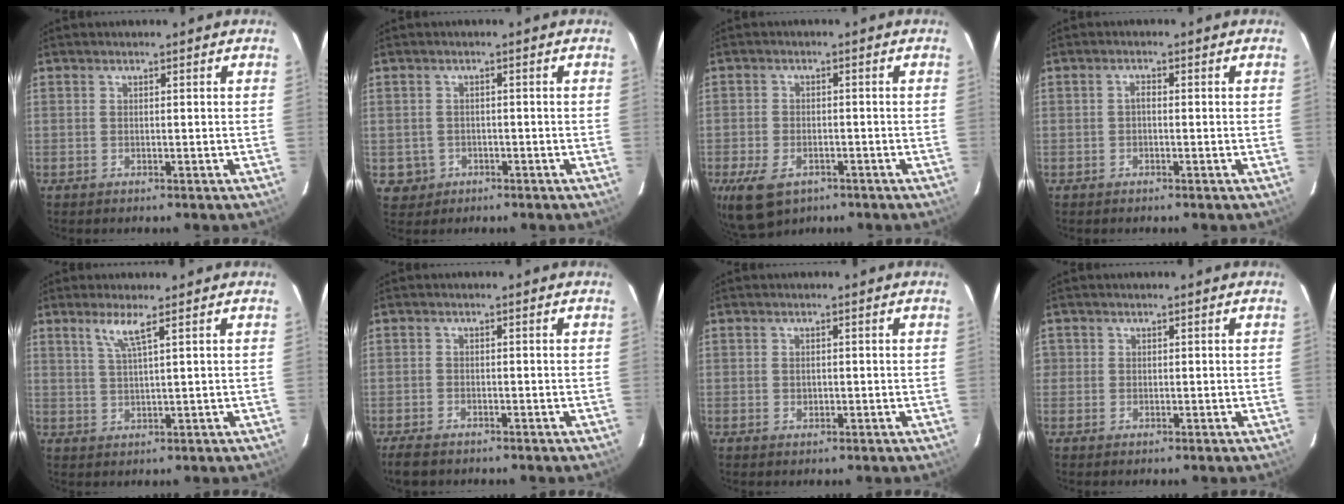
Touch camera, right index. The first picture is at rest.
{"total": 3.7, "force": [-1.2, 3.4, 0.5], "torque": [-0.024, 0.003, -0.006]}
{"total": 8.8, "force": [-5.0, 5.2, 5.1], "torque": [-0.121, -0.022, -0.081]}
{"total": 1.0, "force": [-0.4, 0.7, 0.6], "torque": [-0.010, 0.005, -0.009]}
{"total": 3.6, "force": [2.2, -0.5, 2.8], "torque": [-0.058, -0.004, 0.046]}
{"total": 4.0, "force": [-3.2, 1.7, 1.6], "torque": [-0.048, -0.012, -0.057]}
{"total": 0.8, "force": [0.0, 0.8, 0.3], "torque": [-0.002, 0.001, 0.001]}
{"total": 1.2, "force": [-0.1, 1.2, -0.1], "torque": [0.003, 0.004, -0.002]}